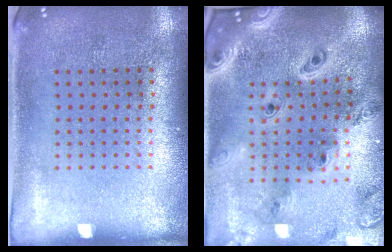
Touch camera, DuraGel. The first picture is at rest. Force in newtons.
{"total": 3.0, "press": 2.5, "slide": 1.7}